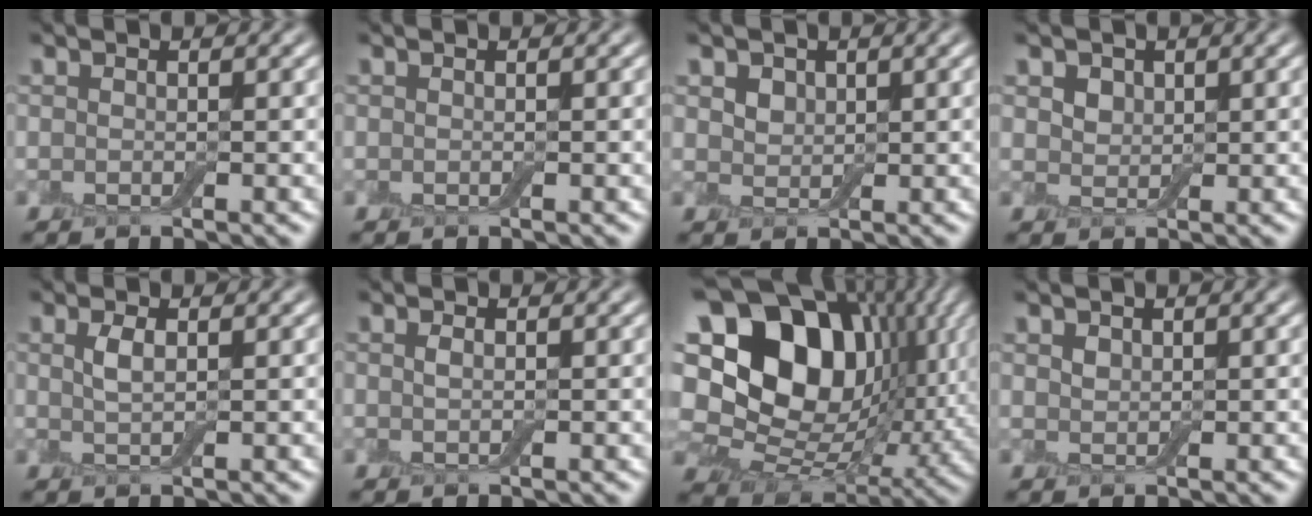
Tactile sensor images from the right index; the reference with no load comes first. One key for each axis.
{"total": 0.0}
{"total": 2.4, "fx": 1.4, "fy": 1.7, "fz": 1.0, "tx": -0.025, "ty": 0.007, "tz": 0.021}
{"total": 2.6, "fx": 1.5, "fy": 1.9, "fz": 1.1, "tx": -0.029, "ty": 0.007, "tz": 0.024}
{"total": 1.6, "fx": 0.6, "fy": 0.6, "fz": 1.3, "tx": -0.032, "ty": 0.002, "tz": 0.011}
{"total": 0.7, "fx": 0.2, "fy": 0.4, "fz": 0.5, "tx": -0.015, "ty": 0.001, "tz": 0.002}
{"total": 18.7, "fx": 5.0, "fy": 13.3, "fz": 12.1, "tx": -0.222, "ty": 0.036, "tz": 0.096}
{"total": 0.9, "fx": 0.6, "fy": 0.6, "fz": 0.3, "tx": -0.008, "ty": -0.001, "tz": 0.012}